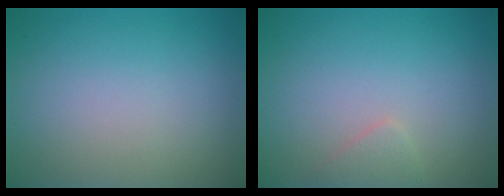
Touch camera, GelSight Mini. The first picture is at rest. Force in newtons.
{"total": 1.2, "press": 1.1, "slide": 0.1}